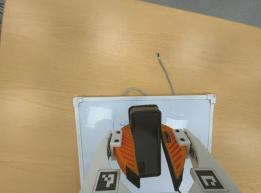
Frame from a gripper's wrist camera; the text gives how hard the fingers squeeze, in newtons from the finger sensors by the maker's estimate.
{"total": 11.6, "left": 11.2, "right": 12.0}